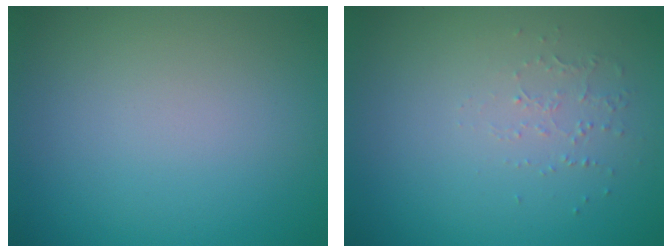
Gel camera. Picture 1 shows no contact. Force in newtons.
{"total": 0.8, "press": 0.5, "slide": 0.6}